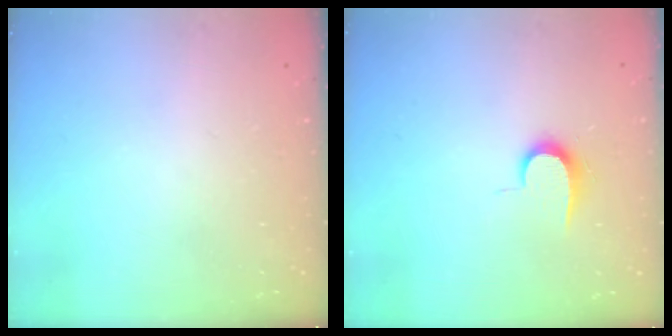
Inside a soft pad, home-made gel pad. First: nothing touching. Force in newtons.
{"total": 6.6, "press": 6.5, "slide": 0.8}